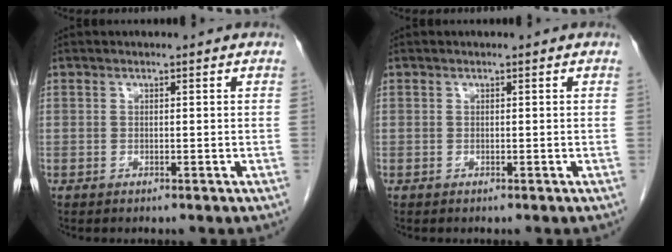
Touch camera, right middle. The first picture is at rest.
{"total": 0.0}